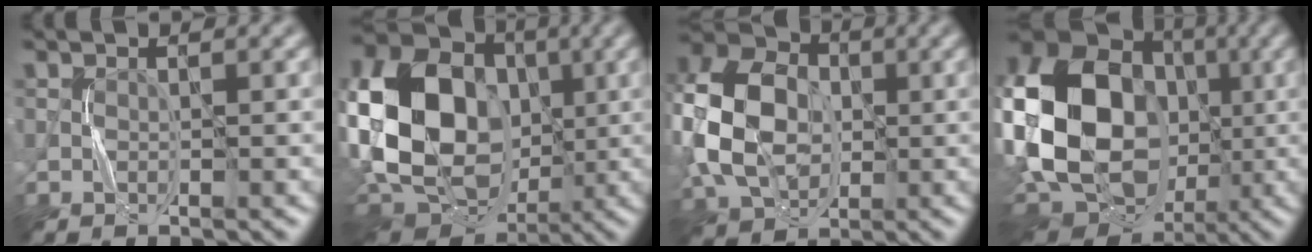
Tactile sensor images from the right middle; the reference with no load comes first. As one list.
[{"total": 18.8, "force": [0.3, 14.4, 12.1], "torque": [-0.245, 0.011, 0.002]}, {"total": 13.0, "force": [-0.4, 9.5, 8.8], "torque": [-0.211, 0.011, -0.018]}, {"total": 21.6, "force": [-1.3, 16.7, 13.7], "torque": [-0.274, 0.009, -0.052]}]